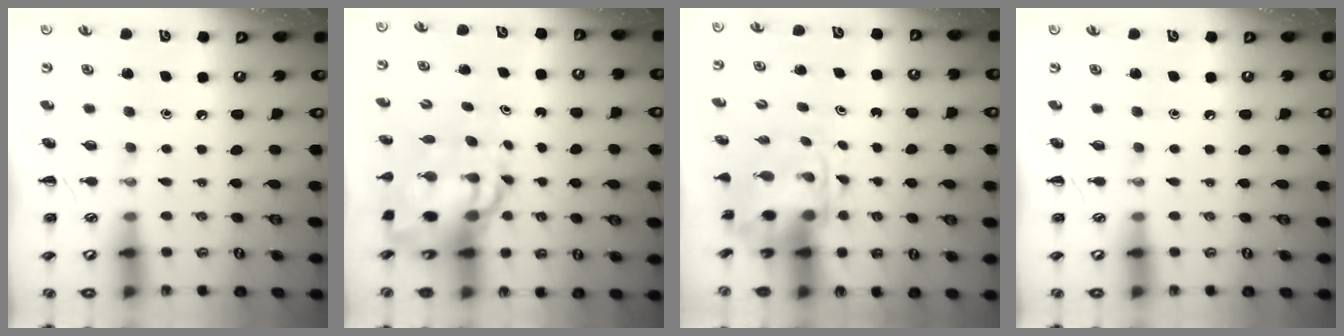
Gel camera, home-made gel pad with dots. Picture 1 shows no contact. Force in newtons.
{"total": 10.2, "press": 9.9, "slide": 2.7}
{"total": 3.8, "press": 3.6, "slide": 0.9}
{"total": 0.0}